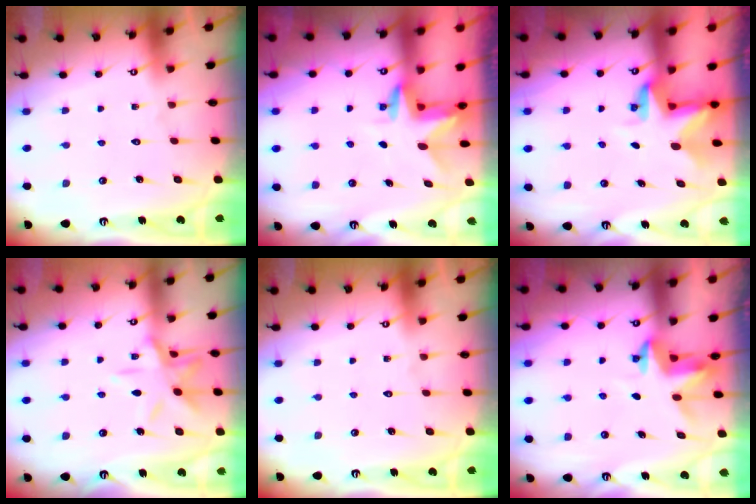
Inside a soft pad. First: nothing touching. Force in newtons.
{"total": 3.1, "press": 3.1, "slide": 0.2}
{"total": 3.5, "press": 3.5, "slide": 0.2}
{"total": 12.0, "press": 11.9, "slide": 0.8}
{"total": 0.0}
{"total": 3.2, "press": 3.2, "slide": 0.1}